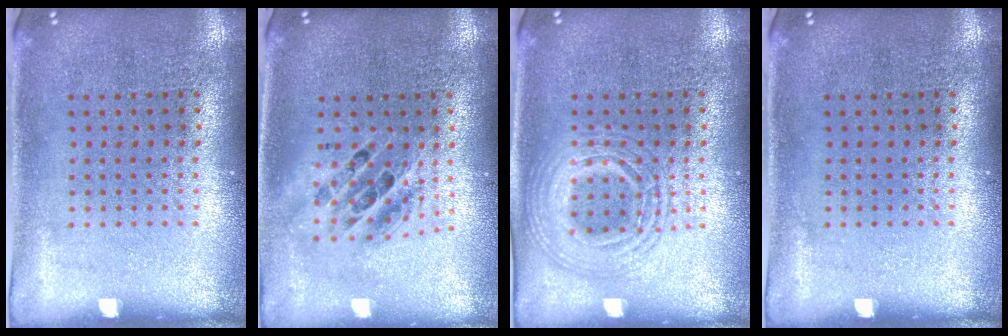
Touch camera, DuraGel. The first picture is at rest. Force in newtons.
{"total": 1.7, "press": 1.4, "slide": 1.0}
{"total": 2.8, "press": 2.8, "slide": 0.4}
{"total": 0.0}